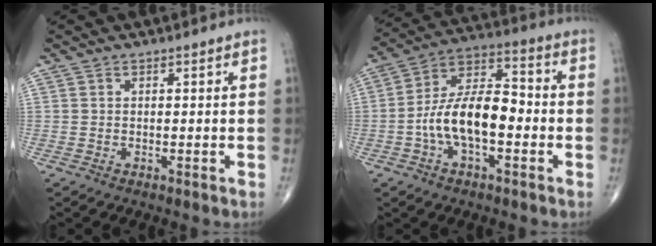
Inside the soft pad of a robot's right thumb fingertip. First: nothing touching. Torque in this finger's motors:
{"motor_torque": [0.94, 0.93, 1.08, 0.00, 0.25]}